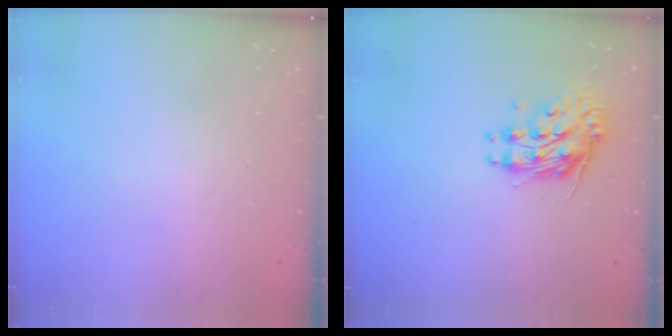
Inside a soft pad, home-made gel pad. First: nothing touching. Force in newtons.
{"total": 10.4, "press": 10.4, "slide": 0.8}